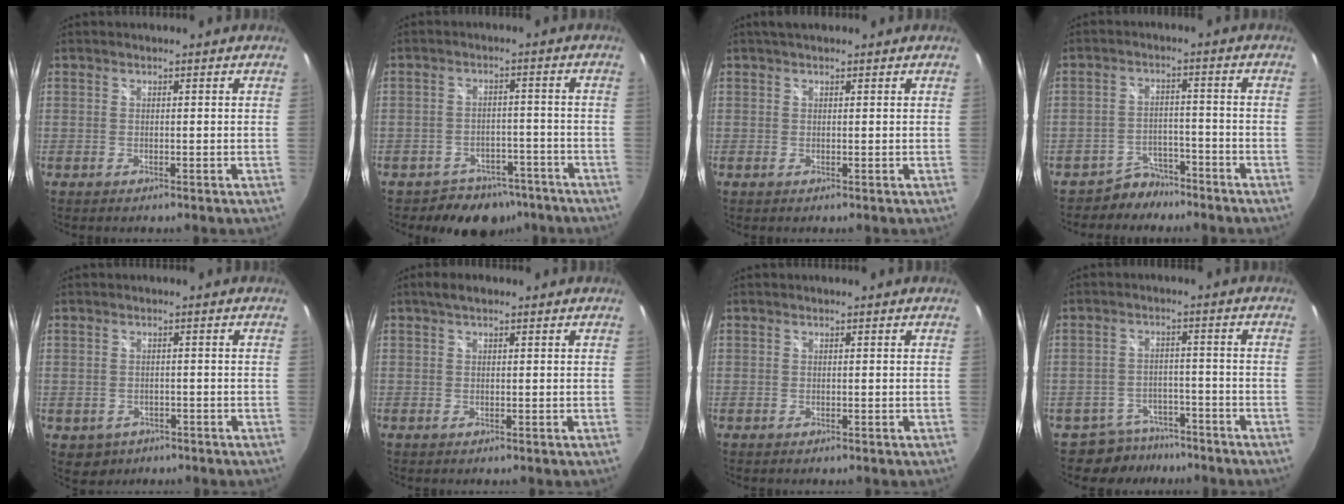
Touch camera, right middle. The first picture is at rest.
{"total": 9.0, "force": [-6.8, 5.6, 1.6], "torque": [-0.035, 0.019, -0.083]}
{"total": 2.8, "force": [2.0, 1.0, 1.7], "torque": [-0.027, 0.011, 0.029]}
{"total": 5.1, "force": [-4.3, 2.7, 0.0], "torque": [-0.005, 0.016, -0.070]}
{"total": 3.5, "force": [-1.3, 3.0, 1.1], "torque": [-0.031, -0.004, -0.010]}
{"total": 2.8, "force": [1.7, 1.1, 1.9], "torque": [-0.034, 0.009, 0.025]}
{"total": 0.0}
{"total": 6.6, "force": [-5.6, 3.5, 0.1], "torque": [-0.013, 0.012, -0.082]}